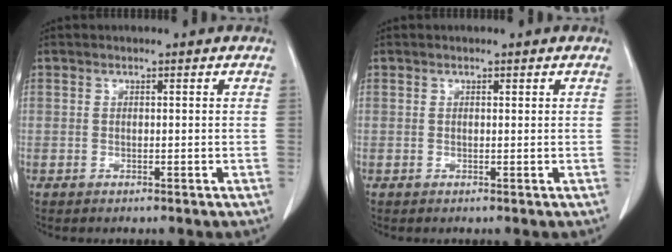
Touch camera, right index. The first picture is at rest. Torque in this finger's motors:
{"motor_torque": [-0.14, 0.17, 0.06, -0.01]}